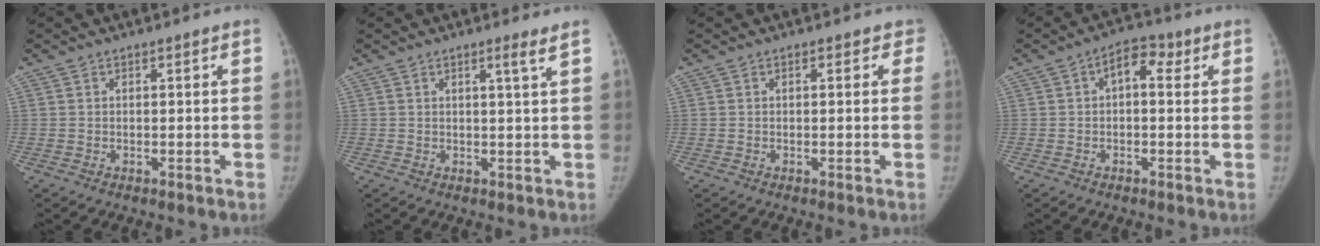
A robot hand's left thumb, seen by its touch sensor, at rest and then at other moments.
{"total": 2.1, "force": [1.3, -0.5, 1.6], "torque": [-0.027, -0.013, 0.022]}
{"total": 1.7, "force": [0.7, 1.2, 1.0], "torque": [0.012, 0.003, 0.001]}
{"total": 5.4, "force": [1.3, 3.2, 4.1], "torque": [-0.034, 0.017, 0.009]}